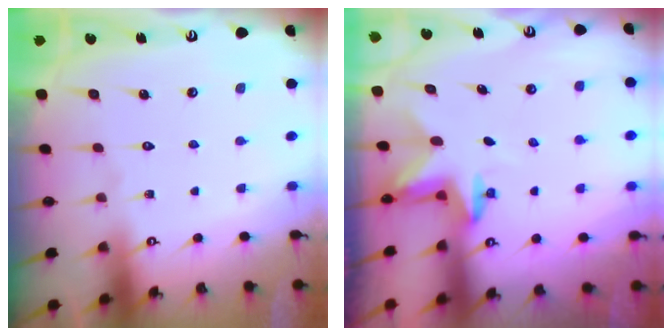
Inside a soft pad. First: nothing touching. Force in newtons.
{"total": 2.5, "press": 2.4, "slide": 0.5}